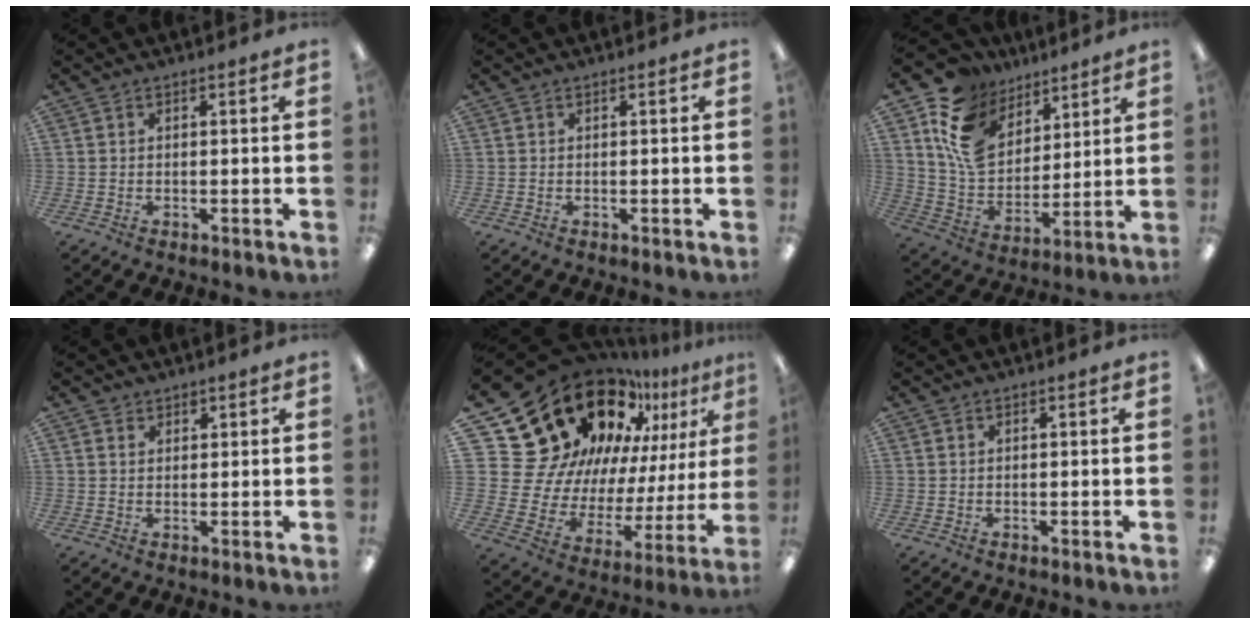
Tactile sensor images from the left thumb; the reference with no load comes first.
{"total": 0.0}
{"total": 15.8, "force": [9.1, 11.1, 6.7], "torque": [-0.142, -0.042, 0.178]}
{"total": 1.5, "force": [1.2, 1.0, 0.1], "torque": [0.005, -0.003, 0.021]}
{"total": 27.1, "force": [18.6, 16.3, 11.0], "torque": [-0.175, -0.154, 0.378]}
{"total": 0.0}